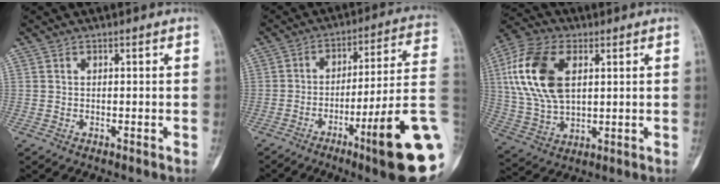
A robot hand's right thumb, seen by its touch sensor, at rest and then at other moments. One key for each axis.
{"total": 19.4, "fx": -6.8, "fy": 1.2, "fz": 18.1, "tx": -0.216, "ty": 0.023, "tz": -0.103}
{"total": 17.0, "fx": 4.2, "fy": 10.0, "fz": 13.0, "tx": -0.259, "ty": 0.004, "tz": 0.083}